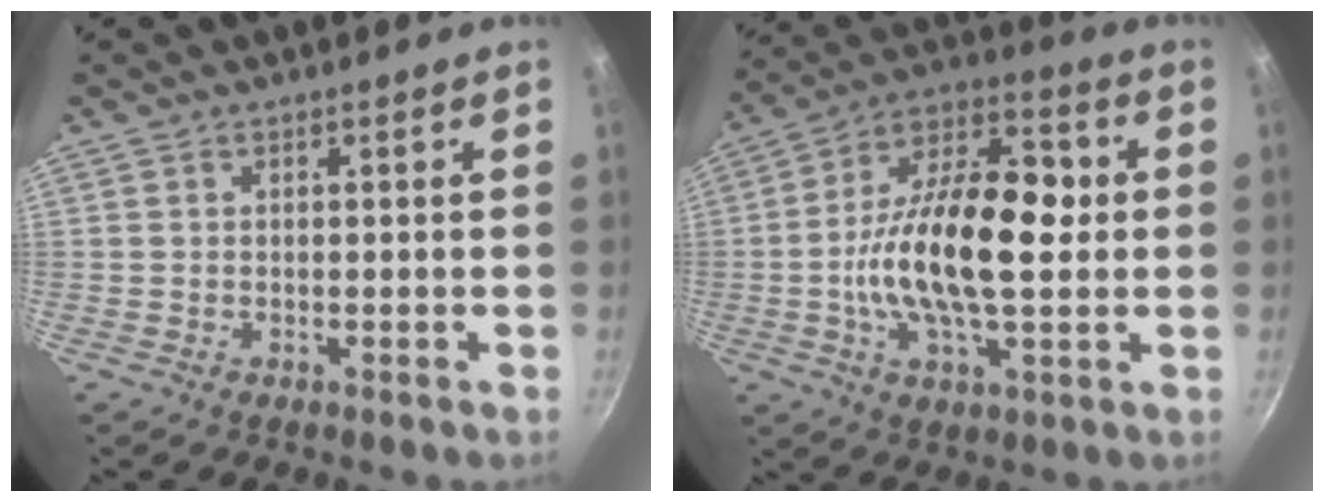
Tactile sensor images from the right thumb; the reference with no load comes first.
{"total": 21.5, "force": [-0.3, 10.6, 18.7], "torque": [-0.304, 0.029, -0.019]}